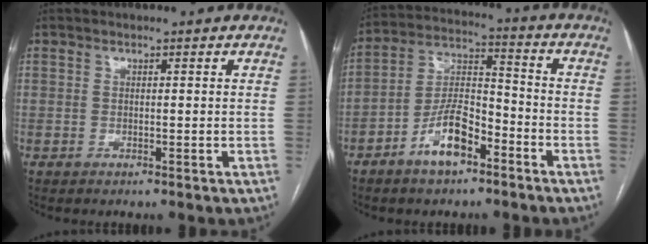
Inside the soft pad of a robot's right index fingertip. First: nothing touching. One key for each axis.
{"total": 9.9, "fx": -5.6, "fy": 3.8, "fz": 7.2, "tx": -0.148, "ty": 0.016, "tz": -0.103}